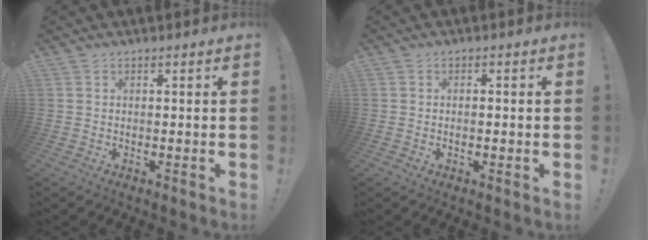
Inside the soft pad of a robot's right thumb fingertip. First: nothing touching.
{"total": 1.0, "force": [-0.6, 0.2, 0.8], "torque": [-0.011, 0.000, -0.011]}